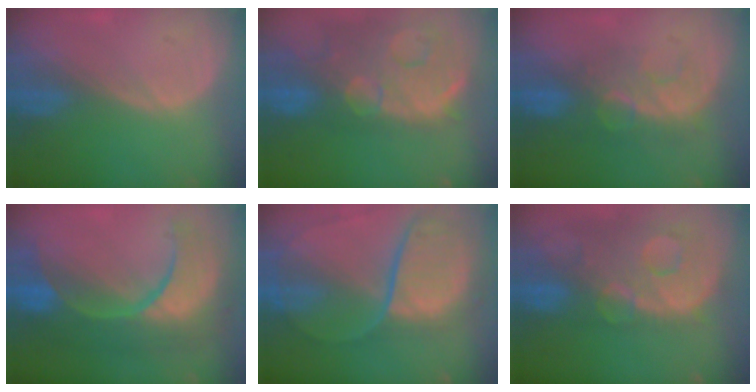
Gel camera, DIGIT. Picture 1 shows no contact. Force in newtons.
{"total": 14.5, "press": 12.0, "slide": 8.1}
{"total": 8.1, "press": 7.4, "slide": 3.2}
{"total": 12.5, "press": 12.4, "slide": 1.3}
{"total": 11.4, "press": 9.5, "slide": 6.4}
{"total": 13.7, "press": 11.1, "slide": 8.0}